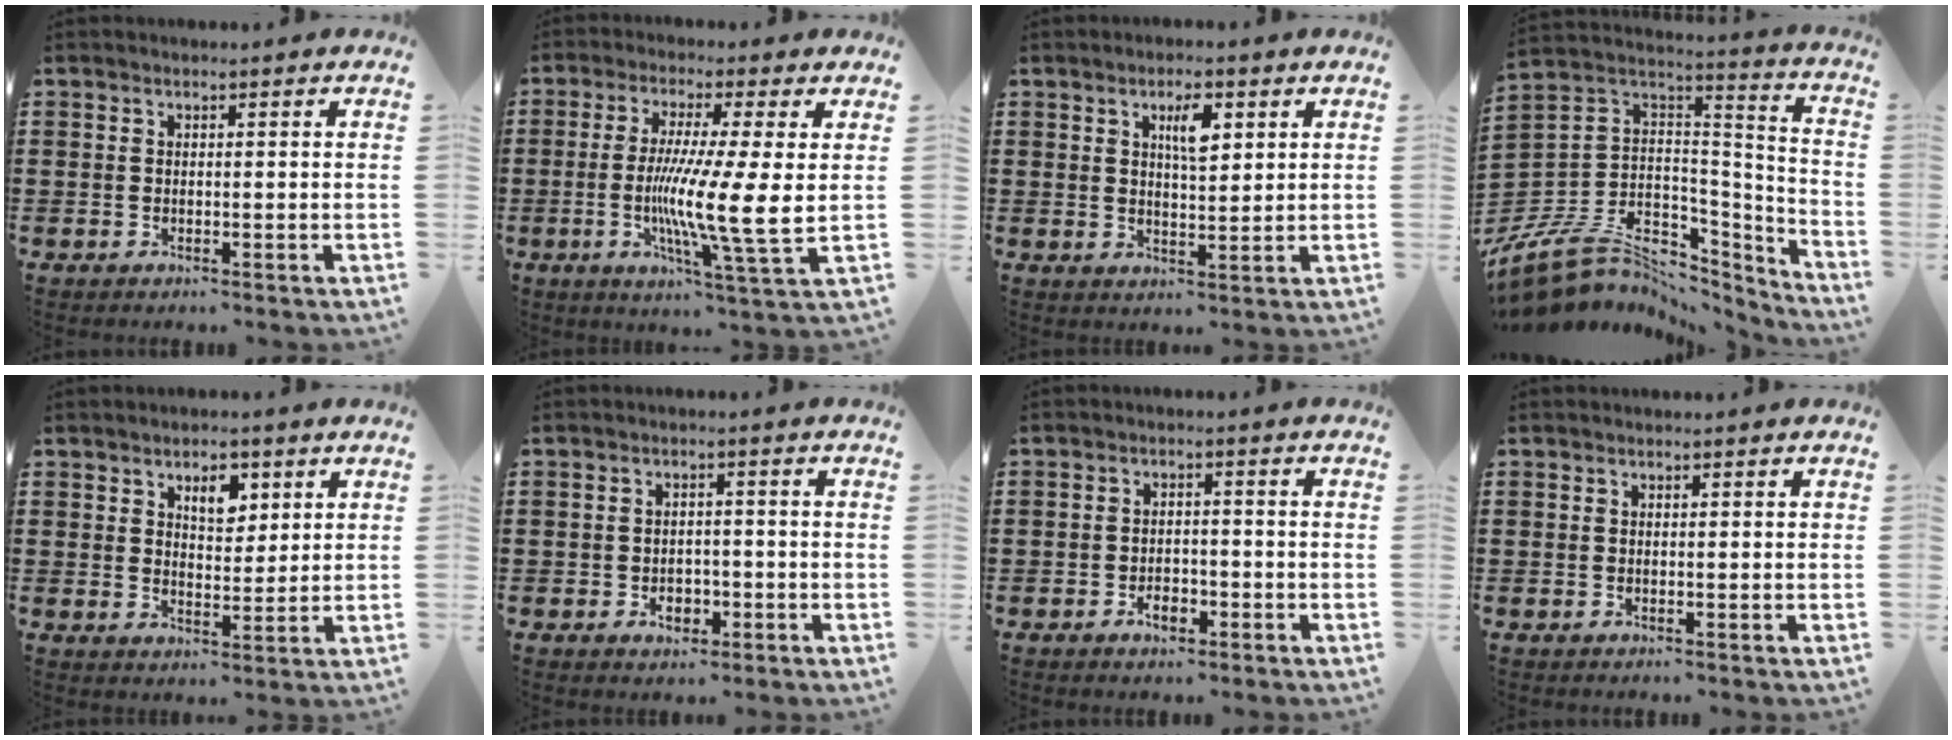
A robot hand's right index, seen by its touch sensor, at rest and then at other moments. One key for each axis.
{"total": 10.3, "fx": -0.5, "fy": -0.3, "fz": 10.3, "tx": -0.191, "ty": -0.014, "tz": -0.012}
{"total": 4.5, "fx": 2.0, "fy": 1.4, "fz": 3.7, "tx": -0.064, "ty": 0.002, "tz": 0.029}
{"total": 8.6, "fx": -4.7, "fy": 6.1, "fz": 3.8, "tx": -0.105, "ty": -0.007, "tz": -0.087}
{"total": 4.7, "fx": 2.6, "fy": 2.7, "fz": 2.8, "tx": -0.041, "ty": 0.002, "tz": 0.042}
{"total": 2.7, "fx": -1.2, "fy": 1.9, "fz": 1.6, "tx": -0.026, "ty": -0.003, "tz": -0.025}
{"total": 2.8, "fx": -1.6, "fy": 1.5, "fz": 1.7, "tx": -0.034, "ty": 0.002, "tz": -0.032}
{"total": 0.0}